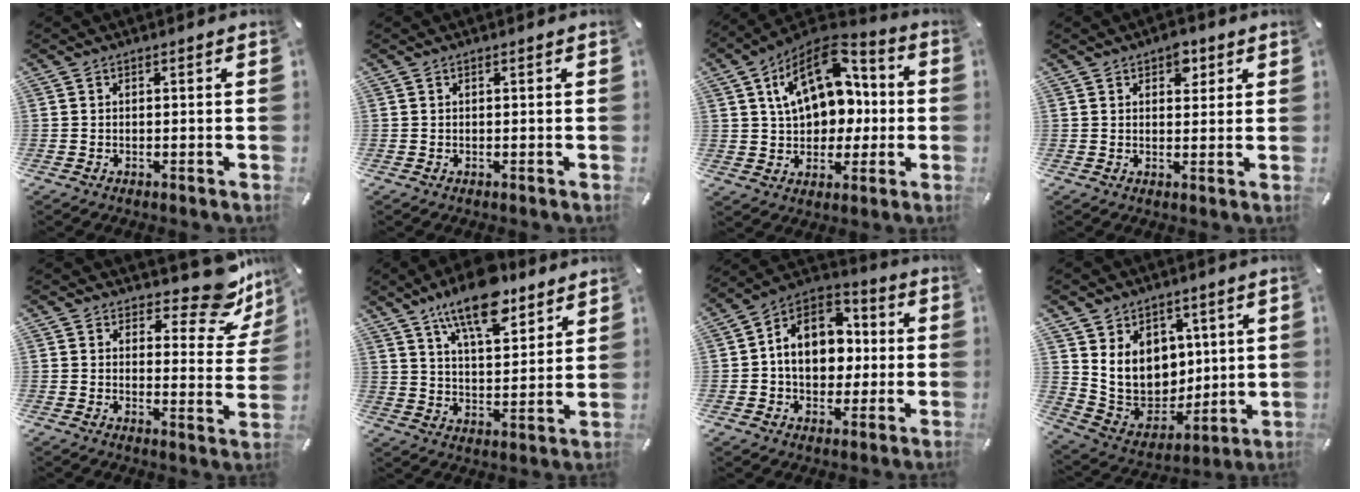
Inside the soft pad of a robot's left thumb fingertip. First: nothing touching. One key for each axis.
{"total": 0.0}
{"total": 18.2, "fx": 5.0, "fy": 12.7, "fz": 12.0, "tx": -0.201, "ty": -0.024, "tz": 0.092}
{"total": 4.5, "fx": 2.4, "fy": 2.9, "fz": 2.4, "tx": -0.014, "ty": -0.009, "tz": 0.035}
{"total": 12.3, "fx": 9.4, "fy": 4.6, "fz": 6.5, "tx": -0.073, "ty": -0.082, "tz": 0.161}
{"total": 15.0, "fx": 10.9, "fy": 6.1, "fz": 8.4, "tx": -0.143, "ty": -0.052, "tz": 0.190}
{"total": 13.3, "fx": 0.0, "fy": 10.7, "fz": 7.8, "tx": -0.138, "ty": 0.003, "tz": 0.002}
{"total": 13.0, "fx": 4.1, "fy": 11.4, "fz": 4.8, "tx": -0.093, "ty": -0.034, "tz": 0.091}